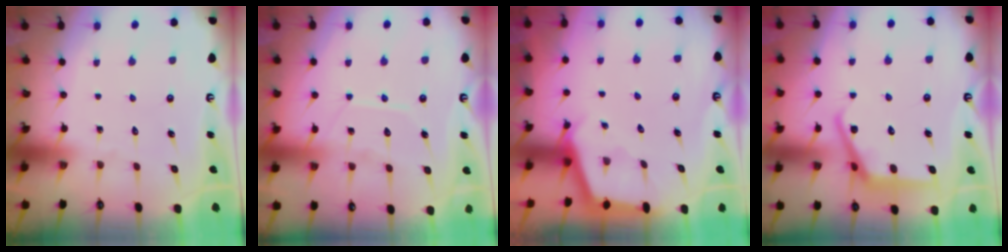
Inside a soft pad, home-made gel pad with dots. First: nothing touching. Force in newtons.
{"total": 8.2, "press": 8.1, "slide": 0.8}
{"total": 2.9, "press": 2.9, "slide": 0.3}
{"total": 10.5, "press": 10.5, "slide": 0.3}